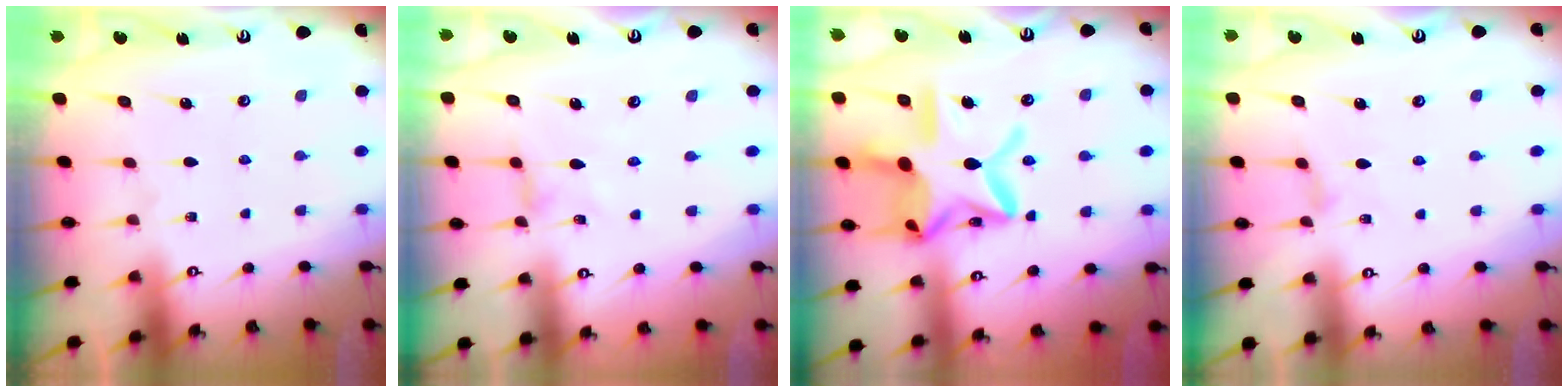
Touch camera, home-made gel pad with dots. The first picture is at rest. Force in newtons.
{"total": 0.8, "press": 0.8, "slide": 0.2}
{"total": 20.0, "press": 20.0, "slide": 1.5}
{"total": 0.6, "press": 0.6, "slide": 0.2}